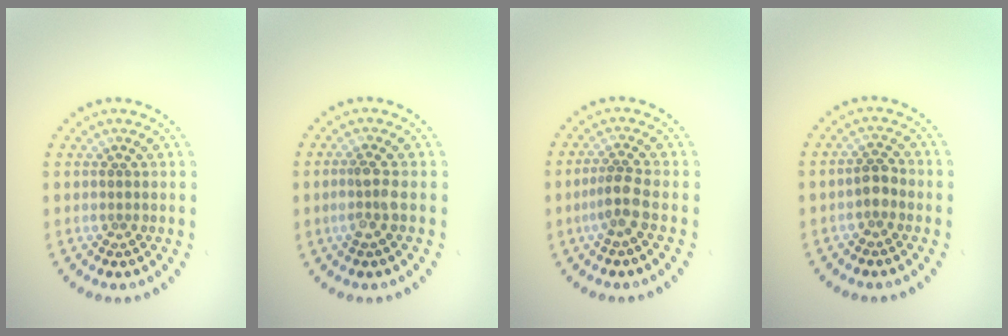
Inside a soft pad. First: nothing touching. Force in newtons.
{"total": 1.7, "press": 1.5, "slide": 0.8}
{"total": 2.2, "press": 1.7, "slide": 1.5}
{"total": 1.6, "press": 1.5, "slide": 0.6}